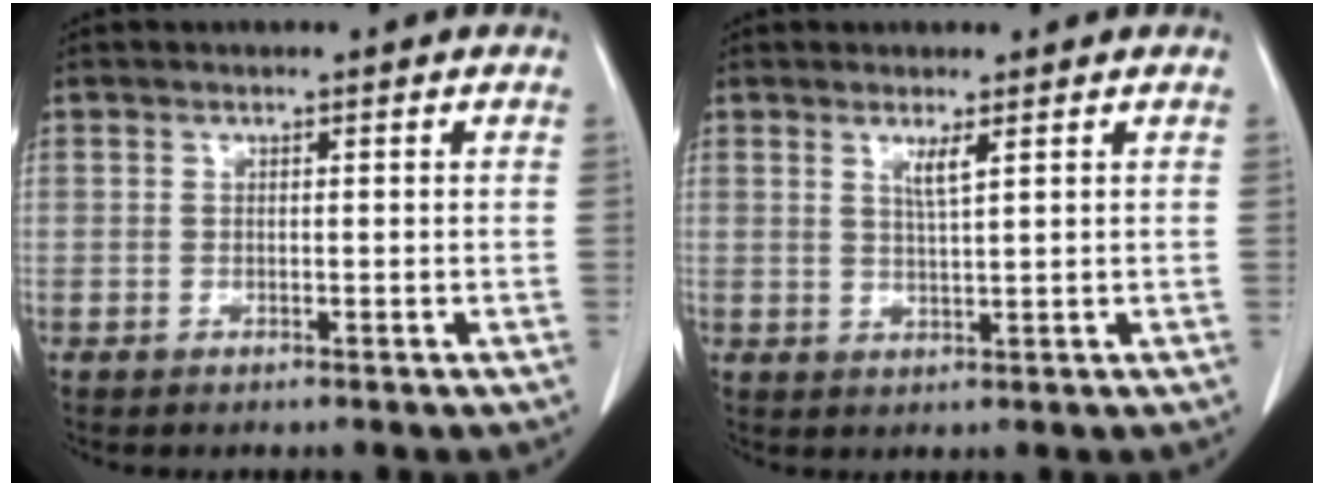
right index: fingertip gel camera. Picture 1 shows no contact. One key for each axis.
{"total": 2.2, "fx": 1.2, "fy": -0.3, "fz": 1.9, "tx": -0.036, "ty": -0.007, "tz": 0.023}